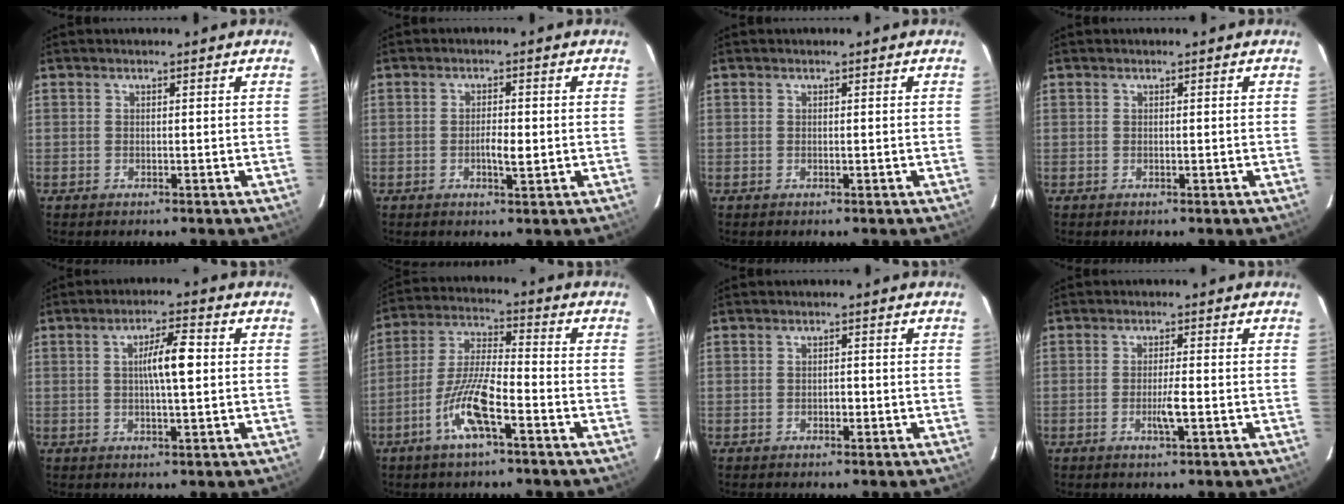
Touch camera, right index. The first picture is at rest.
{"total": 3.4, "force": [-0.5, 1.0, 3.2], "torque": [-0.060, 0.000, -0.006]}
{"total": 0.0}
{"total": 0.0}
{"total": 6.5, "force": [0.7, 1.2, 6.3], "torque": [-0.115, 0.013, 0.013]}
{"total": 10.8, "force": [-5.1, 2.0, 9.3], "torque": [-0.196, 0.000, -0.098]}
{"total": 1.3, "force": [-0.4, 0.8, 0.9], "torque": [-0.017, 0.003, -0.007]}
{"total": 3.2, "force": [-1.0, 0.3, 3.0], "torque": [-0.057, -0.001, -0.017]}